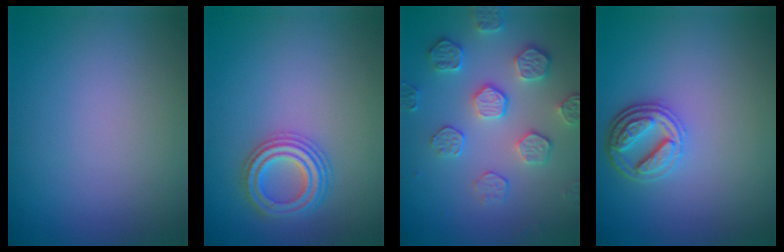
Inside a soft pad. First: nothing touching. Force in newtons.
{"total": 3.3, "press": 3.2, "slide": 0.7}
{"total": 4.3, "press": 4.1, "slide": 1.3}
{"total": 3.9, "press": 3.1, "slide": 2.4}